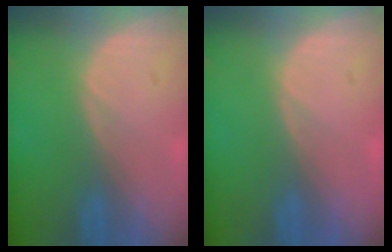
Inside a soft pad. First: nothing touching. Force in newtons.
{"total": 0.0}